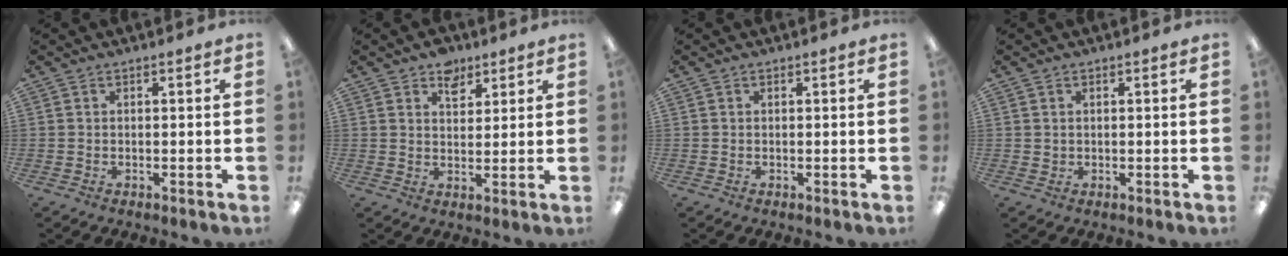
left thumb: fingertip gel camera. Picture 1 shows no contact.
{"total": 5.5, "force": [3.9, 3.3, 1.9], "torque": [-0.009, -0.020, 0.067]}
{"total": 0.0}
{"total": 0.8, "force": [0.5, 0.7, 0.1], "torque": [-0.003, 0.003, 0.008]}